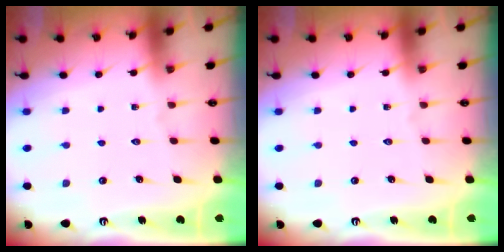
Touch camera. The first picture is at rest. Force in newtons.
{"total": 0.0}